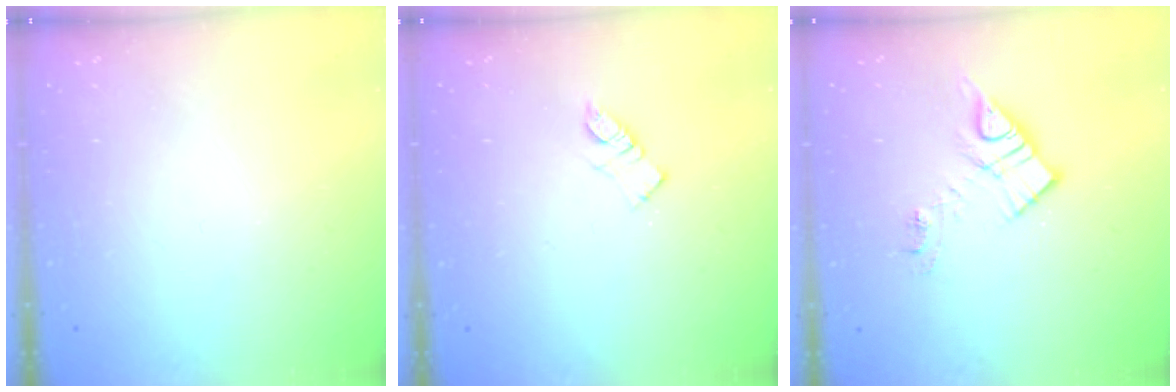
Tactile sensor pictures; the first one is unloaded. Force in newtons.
{"total": 5.4, "press": 5.4, "slide": 0.1}
{"total": 10.8, "press": 10.8, "slide": 0.7}